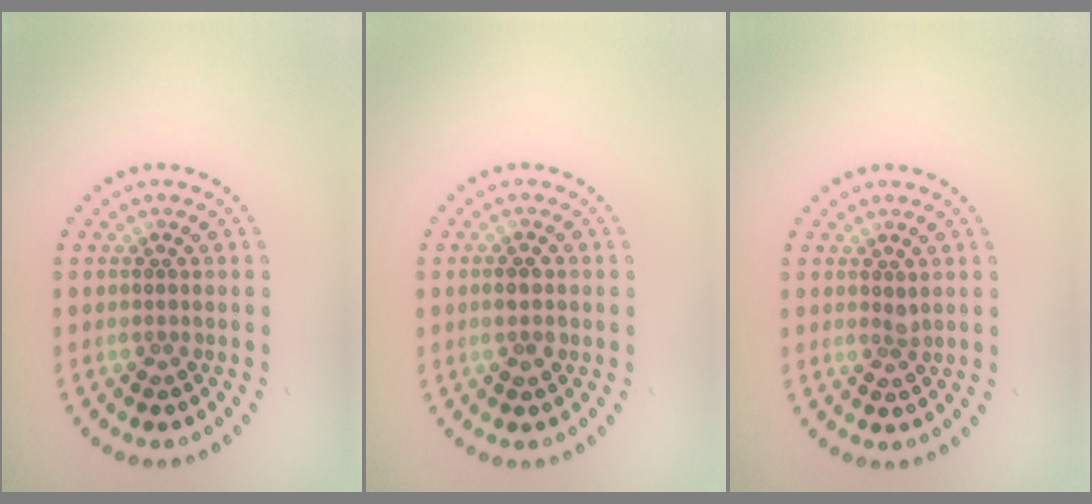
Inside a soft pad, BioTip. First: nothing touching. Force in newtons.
{"total": 1.6, "press": 1.5, "slide": 0.5}
{"total": 0.7, "press": 0.6, "slide": 0.3}